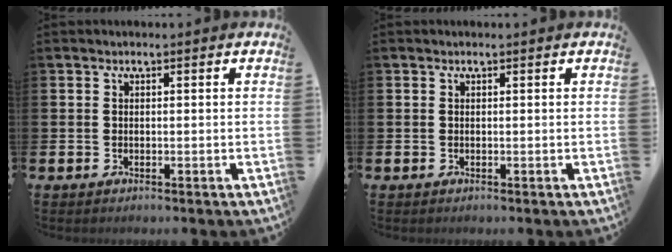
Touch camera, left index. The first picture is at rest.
{"total": 0.0}